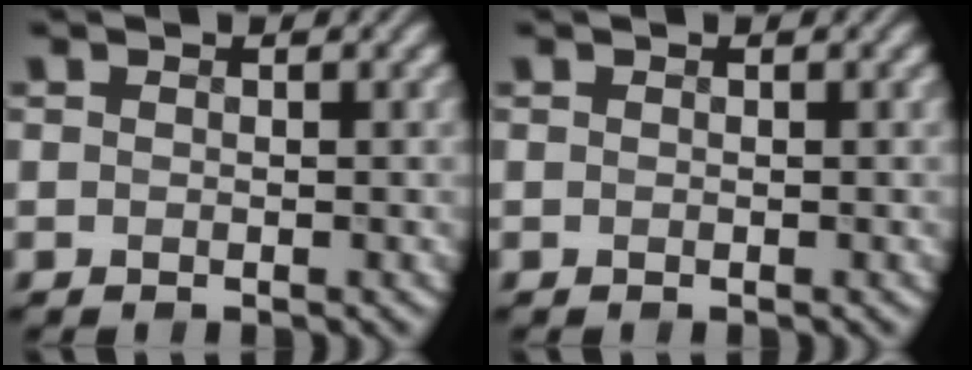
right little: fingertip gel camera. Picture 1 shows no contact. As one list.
[{"total": 0.0}]